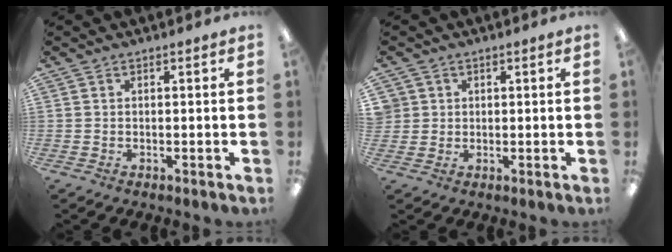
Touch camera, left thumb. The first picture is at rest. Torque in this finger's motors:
{"motor_torque": [-0.17, 0.07, 0.08, 0.03, 0.00]}